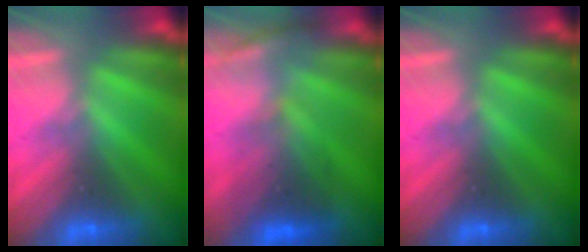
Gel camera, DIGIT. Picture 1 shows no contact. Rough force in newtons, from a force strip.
{"total": 2.7}
{"total": 0.0}